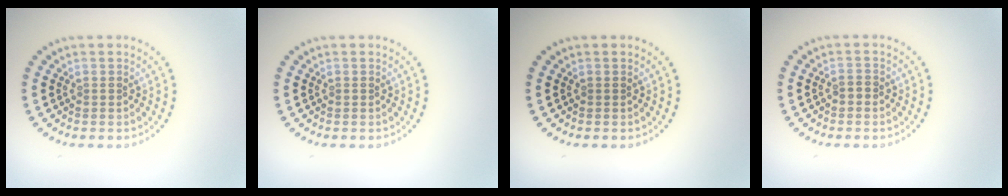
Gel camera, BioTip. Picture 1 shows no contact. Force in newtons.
{"total": 0.0}
{"total": 0.0}
{"total": 0.8, "press": 0.8, "slide": 0.1}